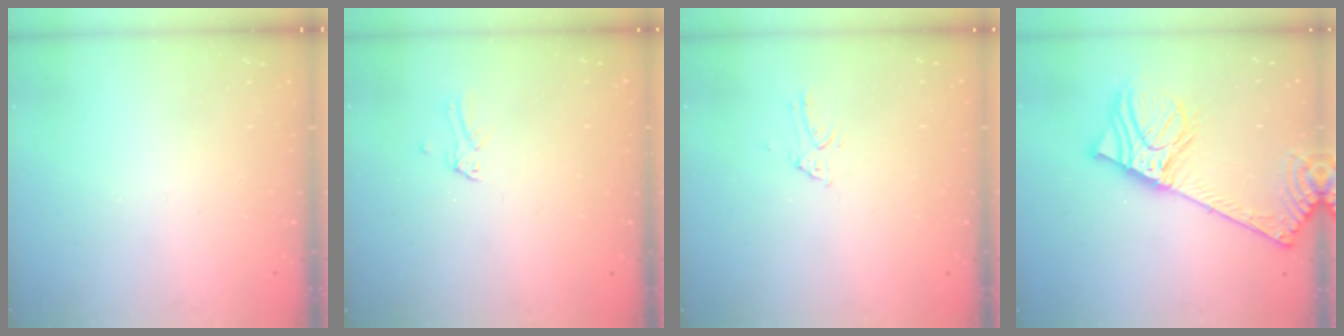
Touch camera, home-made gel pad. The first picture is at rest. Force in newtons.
{"total": 0.0}
{"total": 3.0, "press": 3.0, "slide": 0.1}
{"total": 17.0, "press": 16.6, "slide": 3.5}